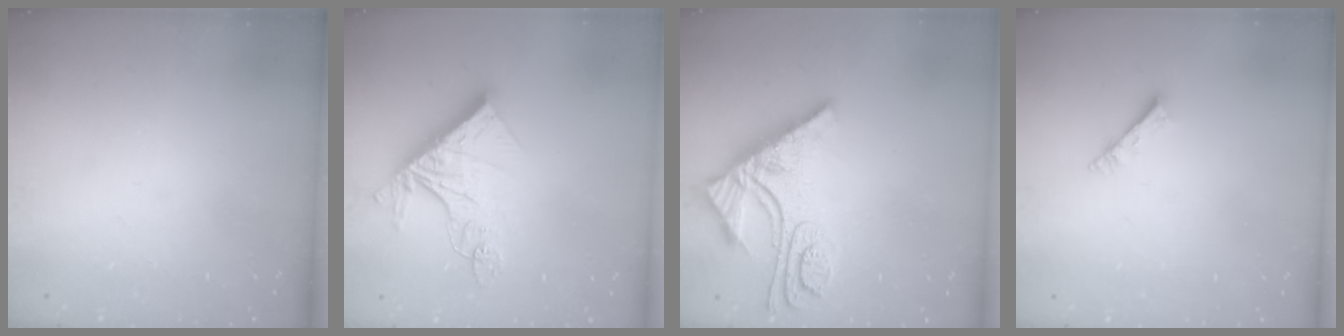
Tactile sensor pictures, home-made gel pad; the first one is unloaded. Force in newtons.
{"total": 15.4, "press": 15.3, "slide": 0.9}
{"total": 11.6, "press": 11.6, "slide": 1.1}
{"total": 2.7, "press": 2.7, "slide": 0.3}